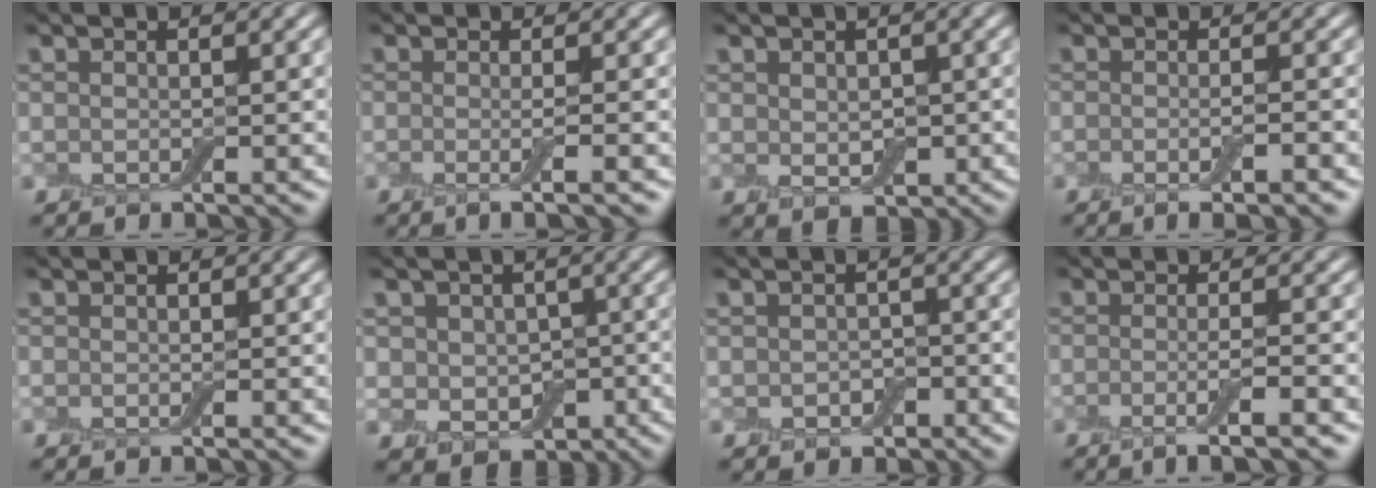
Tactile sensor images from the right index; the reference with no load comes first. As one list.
[{"total": 2.5, "force": [-0.4, 0.6, 2.4], "torque": [-0.029, -0.006, -0.014]}, {"total": 2.6, "force": [-0.1, 1.8, 1.9], "torque": [-0.027, -0.006, 0.005]}, {"total": 3.1, "force": [-1.0, 0.7, 2.9], "torque": [-0.036, -0.004, -0.018]}, {"total": 0.0}, {"total": 5.3, "force": [-0.5, 4.5, 2.8], "torque": [-0.035, -0.011, -0.002]}, {"total": 1.9, "force": [-0.7, 1.5, 0.9], "torque": [-0.013, -0.006, -0.014]}, {"total": 3.5, "force": [-1.3, 0.6, 3.2], "torque": [-0.049, -0.005, -0.031]}]